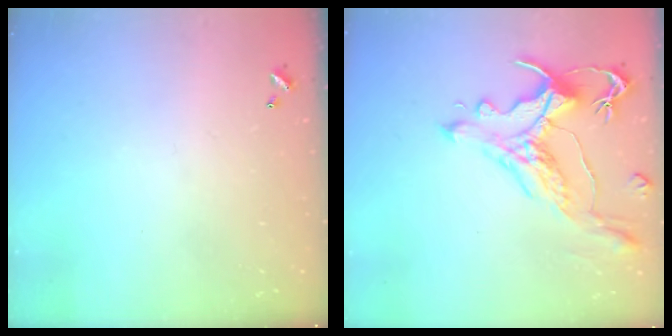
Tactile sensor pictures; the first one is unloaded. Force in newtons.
{"total": 1.7, "press": 1.2, "slide": 1.1}